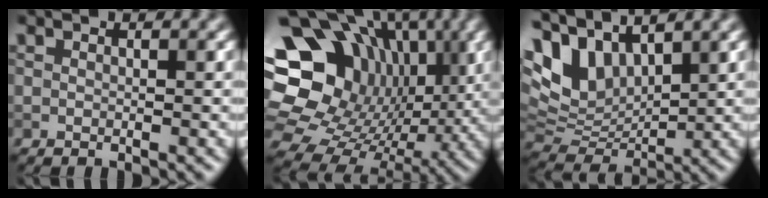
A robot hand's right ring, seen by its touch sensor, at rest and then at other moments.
{"total": 18.7, "force": [3.5, 15.5, 10.0], "torque": [-0.187, 0.019, 0.074]}
{"total": 7.2, "force": [3.5, 4.1, 4.8], "torque": [-0.110, 0.001, 0.070]}